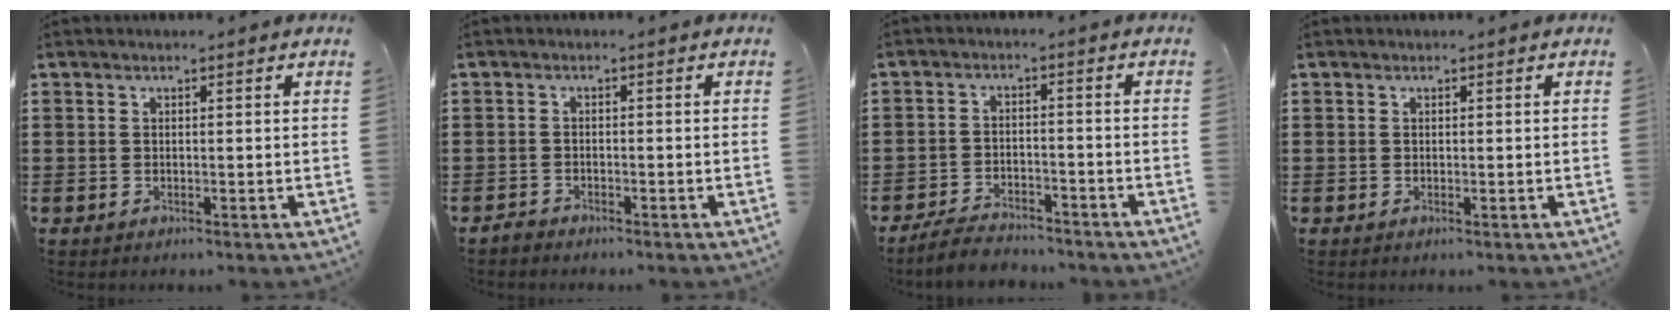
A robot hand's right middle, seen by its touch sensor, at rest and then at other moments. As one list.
[{"total": 1.2, "force": [-1.1, 0.4, 0.1], "torque": [-0.007, 0.002, -0.025]}, {"total": 4.1, "force": [-3.9, 0.8, 0.8], "torque": [-0.016, 0.009, -0.081]}, {"total": 0.0}]